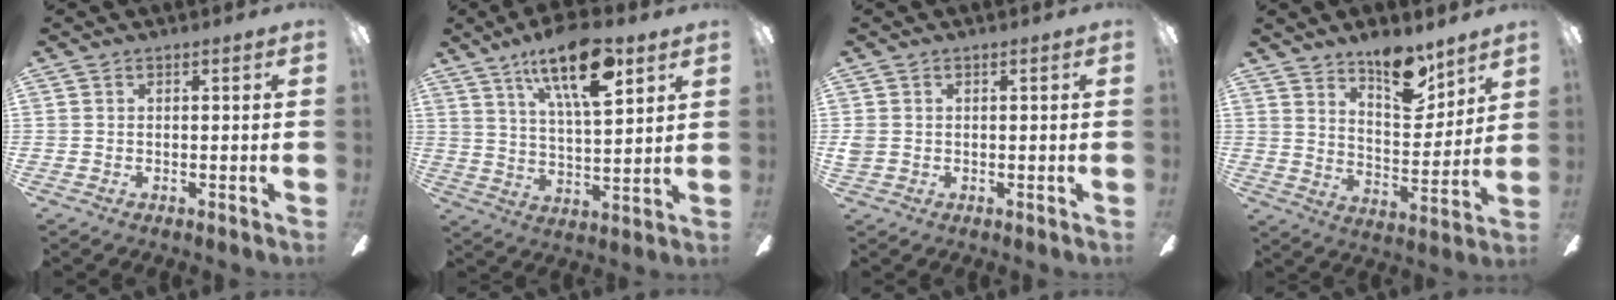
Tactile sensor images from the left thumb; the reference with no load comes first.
{"total": 17.2, "force": [10.6, 5.9, 12.3], "torque": [-0.203, -0.042, 0.173]}
{"total": 1.6, "force": [0.2, 1.4, 0.7], "torque": [-0.015, 0.005, 0.003]}
{"total": 13.8, "force": [10.4, 5.7, 7.0], "torque": [-0.094, -0.067, 0.183]}